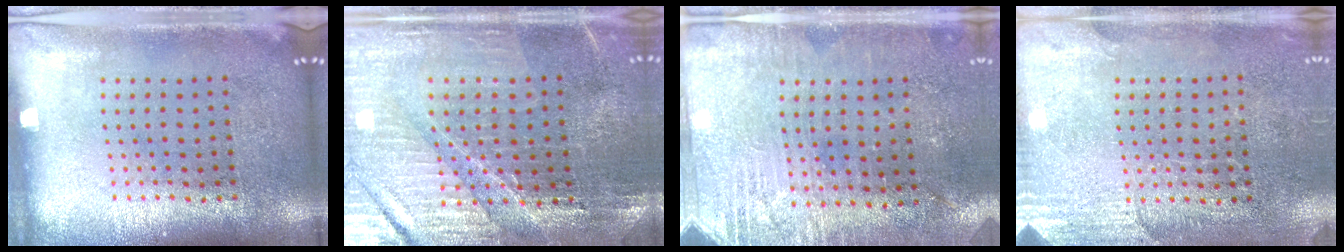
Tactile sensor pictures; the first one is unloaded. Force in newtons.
{"total": 3.2, "press": 3.1, "slide": 0.4}
{"total": 2.9, "press": 2.8, "slide": 0.9}
{"total": 2.6, "press": 2.4, "slide": 1.1}